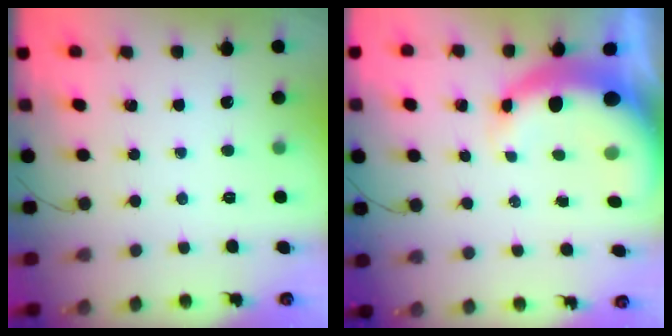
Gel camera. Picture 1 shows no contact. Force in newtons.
{"total": 7.8, "press": 7.6, "slide": 1.8}